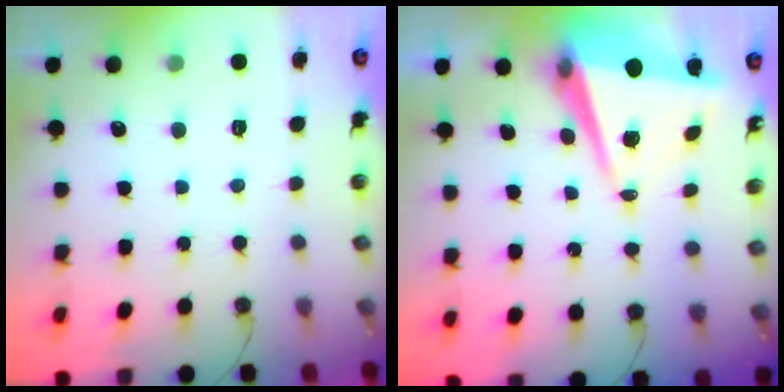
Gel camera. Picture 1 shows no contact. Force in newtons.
{"total": 8.6, "press": 8.1, "slide": 3.0}